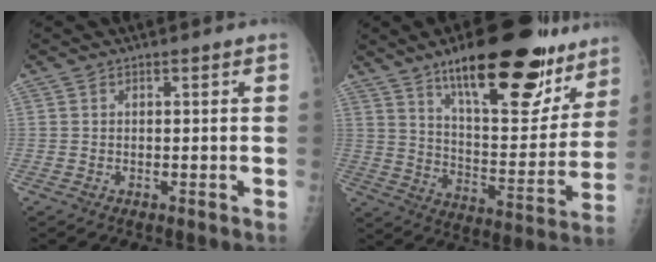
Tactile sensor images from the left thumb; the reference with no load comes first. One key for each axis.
{"total": 25.8, "fx": 17.1, "fy": 9.0, "fz": 17.2, "tx": -0.201, "ty": -0.073, "tz": 0.260}